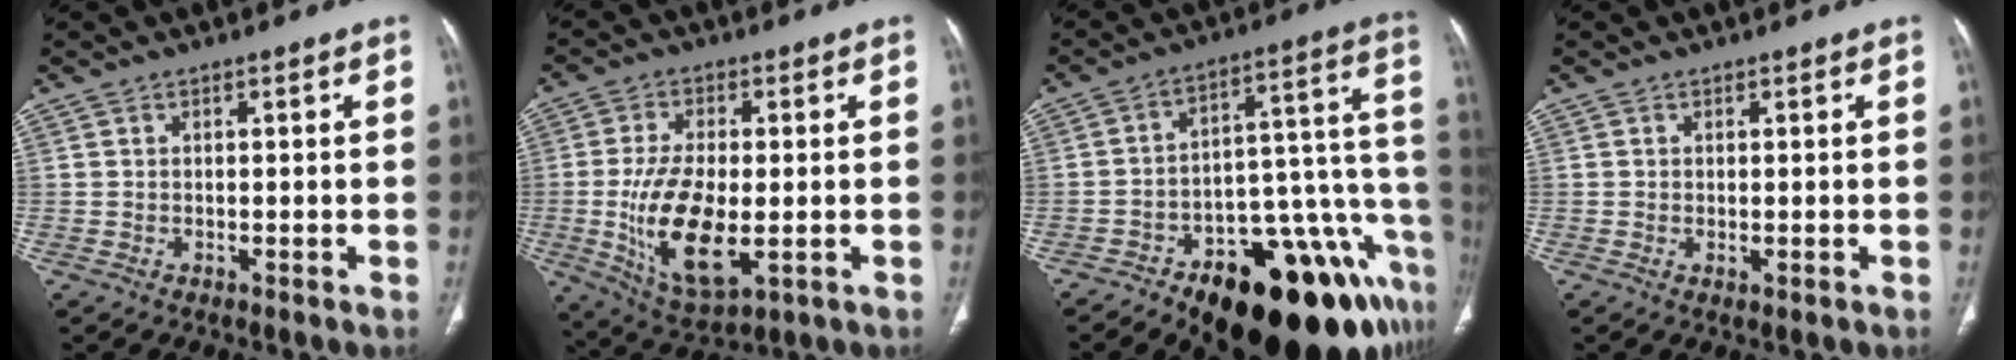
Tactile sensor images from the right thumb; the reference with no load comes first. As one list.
[{"total": 14.7, "force": [-2.4, 6.7, 12.9], "torque": [-0.241, -0.014, -0.029]}, {"total": 30.1, "force": [-15.5, 12.4, 22.7], "torque": [-0.207, 0.085, -0.214]}, {"total": 1.0, "force": [-0.2, 0.3, 0.9], "torque": [-0.018, -0.005, -0.001]}]